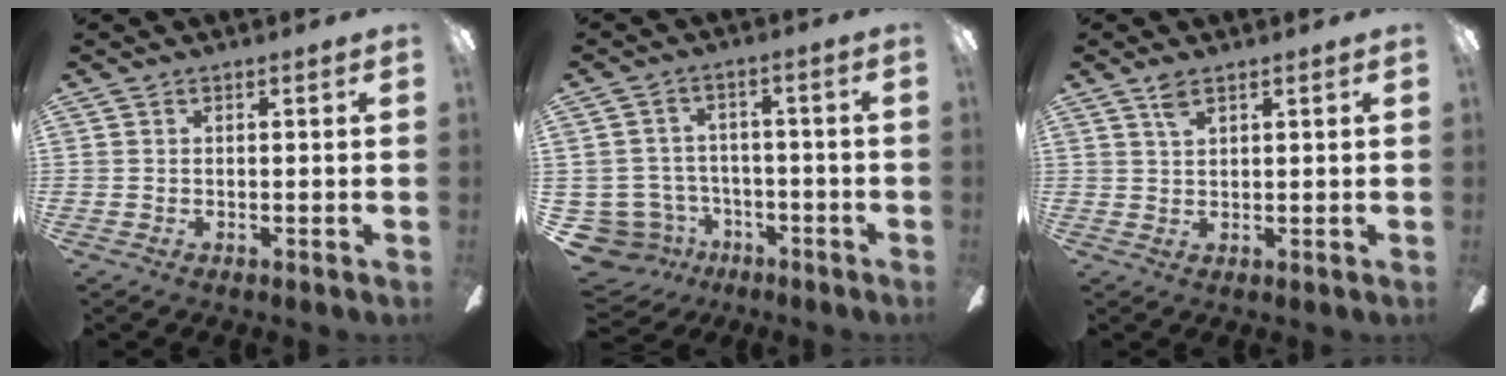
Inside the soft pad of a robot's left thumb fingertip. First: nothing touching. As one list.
[{"total": 8.1, "force": [-3.6, 7.0, 2.0], "torque": [-0.078, 0.019, -0.061]}, {"total": 2.8, "force": [1.8, 1.0, 1.9], "torque": [-0.044, 0.002, 0.033]}]